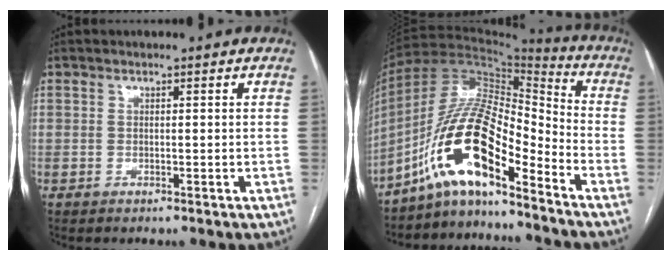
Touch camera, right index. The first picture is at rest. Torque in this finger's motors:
{"motor_torque": [0.45, -0.04, -0.04, -0.21]}